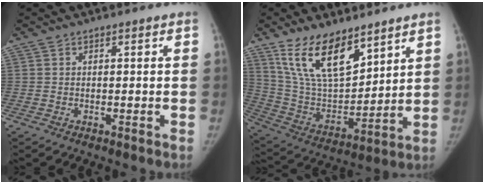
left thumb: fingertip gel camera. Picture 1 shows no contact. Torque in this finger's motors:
{"motor_torque": [1.40, 1.93, 1.49, -1.28, 0.30]}